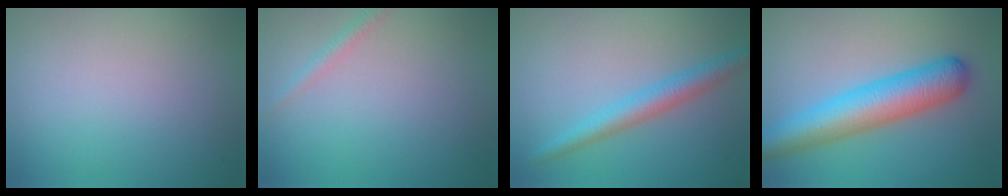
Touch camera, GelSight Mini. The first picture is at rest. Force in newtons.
{"total": 1.3, "press": 1.3, "slide": 0.0}
{"total": 3.1, "press": 3.1, "slide": 0.1}
{"total": 7.4, "press": 7.4, "slide": 0.2}